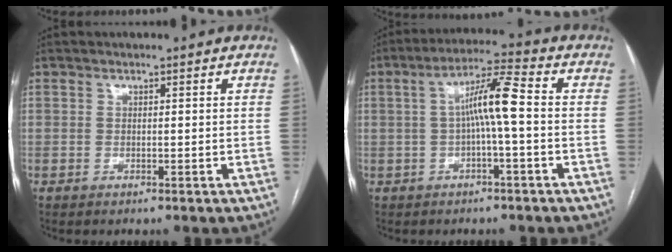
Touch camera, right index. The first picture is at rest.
{"total": 7.4, "force": [-0.1, 0.2, 7.3], "torque": [-0.130, 0.024, -0.004]}